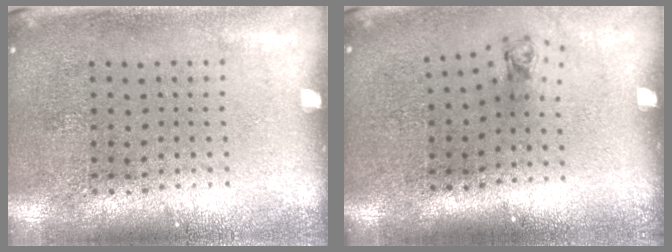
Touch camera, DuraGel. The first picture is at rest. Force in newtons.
{"total": 0.8, "press": 0.3, "slide": 0.8}